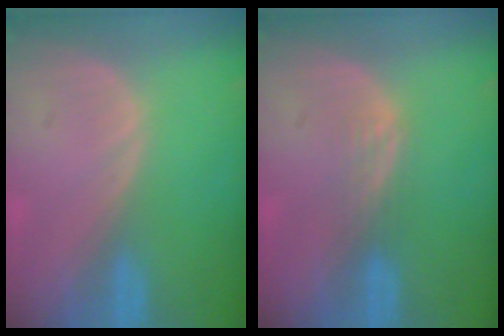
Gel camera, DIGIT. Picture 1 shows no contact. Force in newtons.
{"total": 1.9, "press": 1.9, "slide": 0.3}